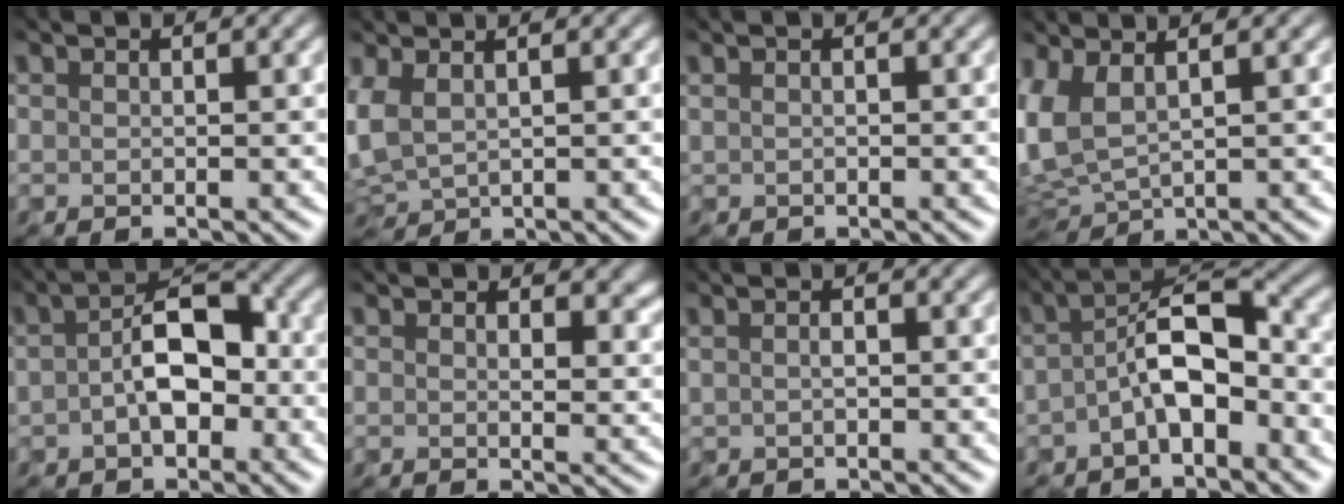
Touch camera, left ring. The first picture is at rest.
{"total": 2.8, "force": [0.6, 1.7, 2.1], "torque": [-0.063, 0.010, 0.020]}
{"total": 0.7, "force": [0.4, 0.4, 0.4], "torque": [-0.006, 0.005, -0.004]}
{"total": 4.1, "force": [1.1, 2.1, 3.4], "torque": [-0.092, 0.010, 0.022]}
{"total": 5.7, "force": [-0.4, 3.4, 4.5], "torque": [-0.072, 0.012, -0.014]}
{"total": 3.4, "force": [1.9, 2.1, 1.8], "torque": [-0.024, -0.003, 0.026]}
{"total": 0.9, "force": [0.1, 0.5, 0.7], "torque": [-0.011, 0.008, -0.008]}
{"total": 5.5, "force": [-1.5, 2.6, 4.6], "torque": [-0.076, 0.016, -0.035]}